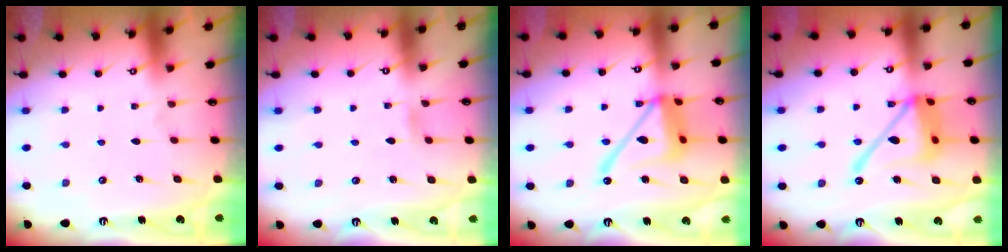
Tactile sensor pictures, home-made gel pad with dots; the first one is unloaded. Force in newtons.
{"total": 2.0, "press": 2.0, "slide": 0.2}
{"total": 17.2, "press": 17.2, "slide": 1.5}
{"total": 17.4, "press": 17.3, "slide": 1.8}